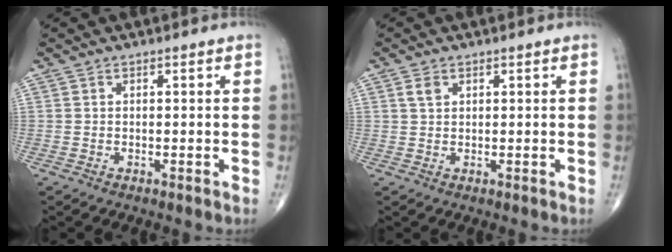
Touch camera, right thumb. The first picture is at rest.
{"total": 1.9, "force": [0.9, 1.3, 1.1], "torque": [-0.019, 0.001, 0.018]}